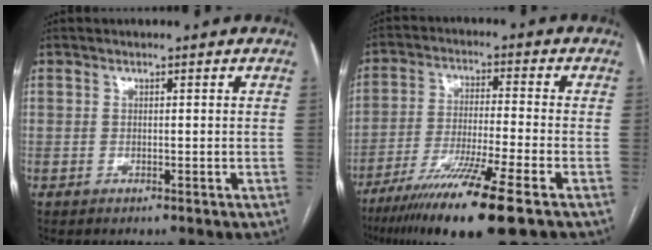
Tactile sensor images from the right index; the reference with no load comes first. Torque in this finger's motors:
{"motor_torque": [1.55, -0.59, 0.82, 0.21]}